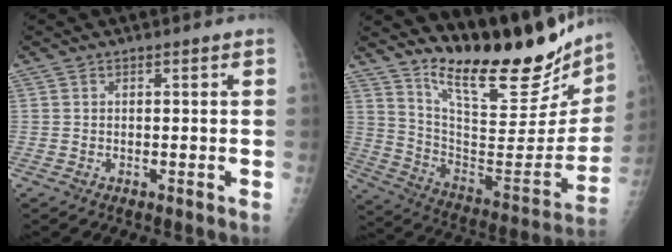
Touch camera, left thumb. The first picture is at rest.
{"total": 26.6, "force": [21.8, 6.8, 13.7], "torque": [-0.177, -0.141, 0.327]}